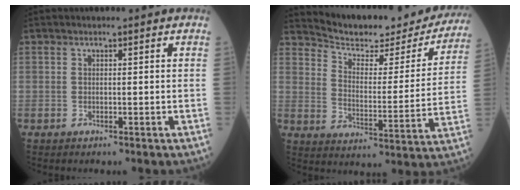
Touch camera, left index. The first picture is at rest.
{"total": 19.4, "force": [18.3, 4.5, 4.5], "torque": [-0.058, -0.039, 0.237]}